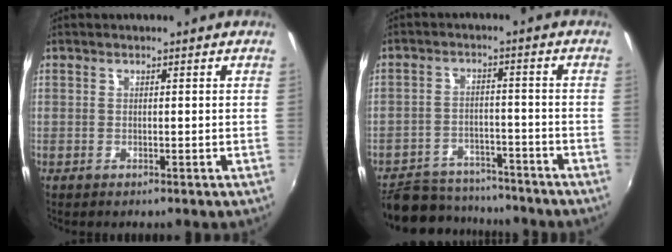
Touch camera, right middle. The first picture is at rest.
{"total": 15.3, "force": [-13.3, 5.6, 5.0], "torque": [-0.127, 0.002, -0.190]}